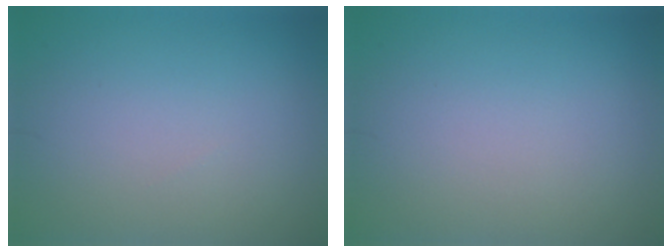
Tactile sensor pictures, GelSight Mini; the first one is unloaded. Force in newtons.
{"total": 0.0}